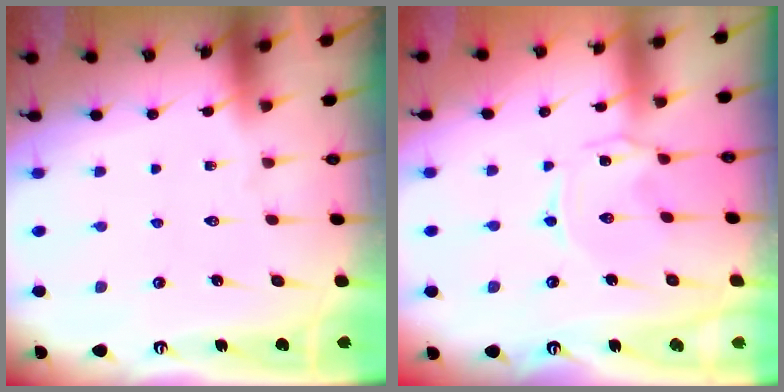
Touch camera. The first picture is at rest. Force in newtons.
{"total": 1.0, "press": 0.9, "slide": 0.3}